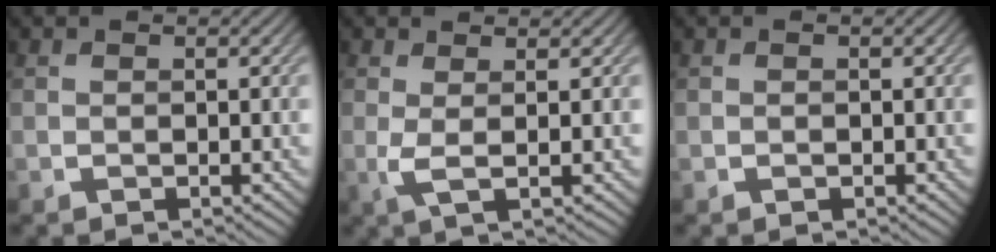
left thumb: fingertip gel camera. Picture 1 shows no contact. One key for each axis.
{"total": 2.2, "fx": 0.4, "fy": 0.4, "fz": 2.2, "tx": -0.048, "ty": 0.003, "tz": 0.006}
{"total": 0.0}